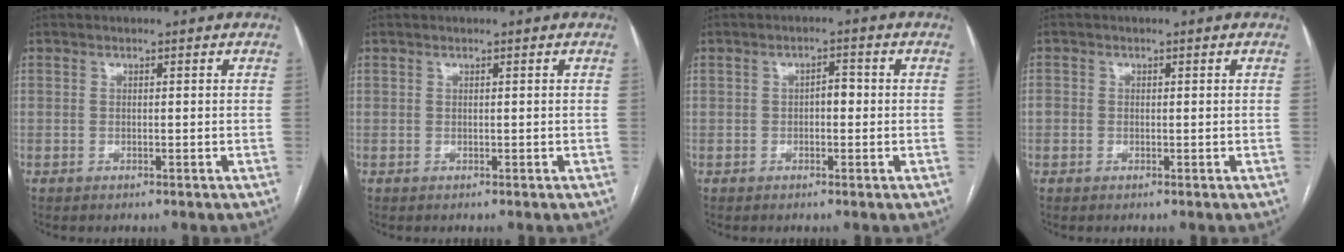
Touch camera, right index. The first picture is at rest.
{"total": 0.0}
{"total": 2.2, "force": [-0.3, 1.1, 1.9], "torque": [-0.024, 0.010, -0.006]}
{"total": 1.4, "force": [-0.2, 1.3, 0.4], "torque": [-0.003, 0.011, -0.002]}